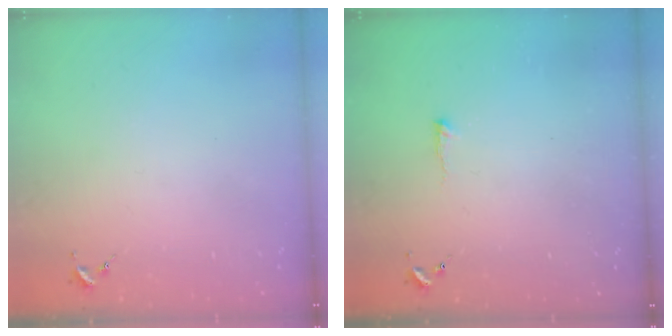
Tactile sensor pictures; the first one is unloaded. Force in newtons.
{"total": 4.6, "press": 4.5, "slide": 0.8}